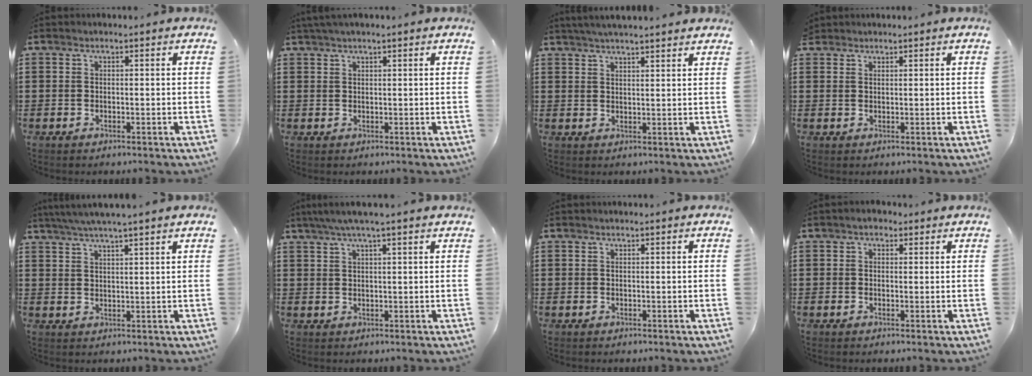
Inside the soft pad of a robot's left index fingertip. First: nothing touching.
{"total": 1.4, "force": [1.1, 0.0, 0.8], "torque": [-0.017, 0.000, 0.021]}
{"total": 3.0, "force": [2.8, -0.4, 0.7], "torque": [-0.022, -0.005, 0.052]}
{"total": 1.1, "force": [1.1, 0.3, 0.0], "torque": [-0.003, 0.001, 0.020]}
{"total": 3.5, "force": [3.1, -0.6, 1.5], "torque": [-0.037, -0.008, 0.054]}
{"total": 2.9, "force": [2.1, -0.3, 2.0], "torque": [-0.045, 0.002, 0.036]}
{"total": 0.0}
{"total": 1.3, "force": [0.8, 1.0, 0.5], "torque": [-0.014, 0.007, 0.014]}